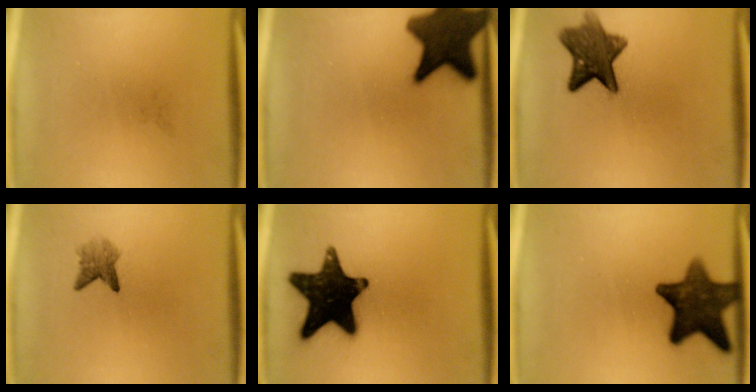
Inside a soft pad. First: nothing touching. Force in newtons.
{"total": 15.7}
{"total": 8.8}
{"total": 2.6}
{"total": 18.2}
{"total": 12.7}